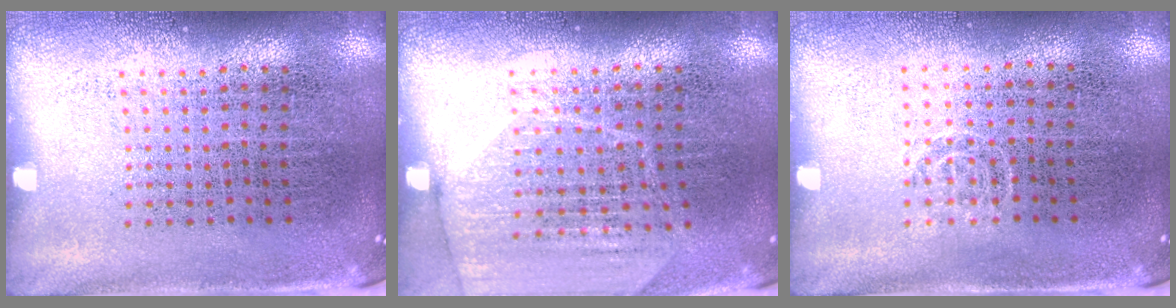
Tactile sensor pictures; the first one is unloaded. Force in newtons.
{"total": 1.7, "press": 1.6, "slide": 0.5}
{"total": 0.6, "press": 0.4, "slide": 0.4}